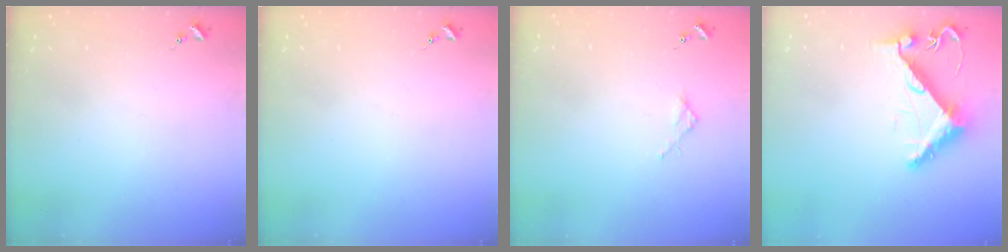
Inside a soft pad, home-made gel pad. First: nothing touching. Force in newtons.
{"total": 0.0}
{"total": 2.7, "press": 2.7, "slide": 0.3}
{"total": 8.4, "press": 8.4, "slide": 0.4}